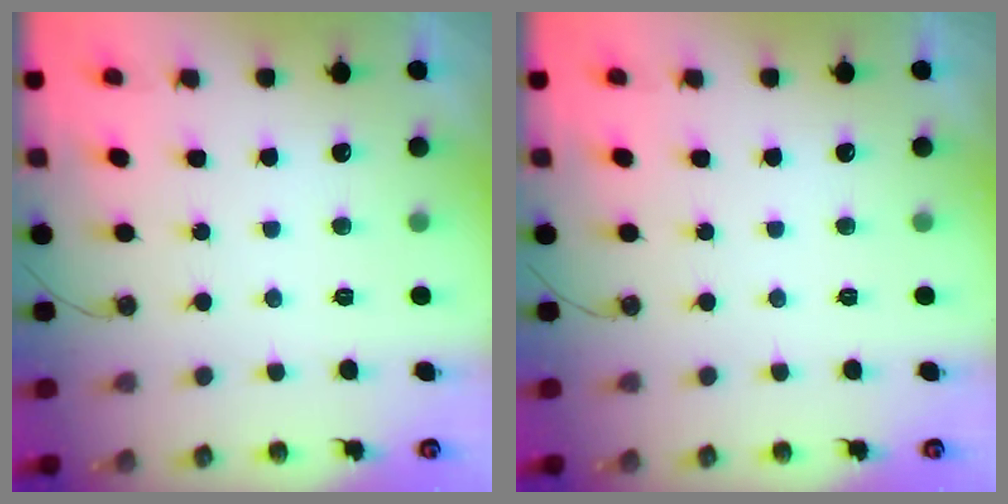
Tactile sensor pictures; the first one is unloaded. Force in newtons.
{"total": 0.0}